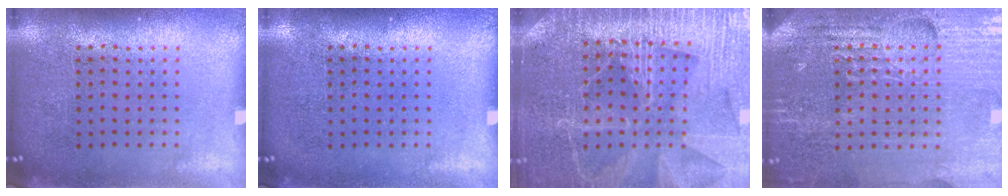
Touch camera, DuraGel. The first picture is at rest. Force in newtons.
{"total": 0.0}
{"total": 4.1, "press": 3.9, "slide": 1.4}
{"total": 4.9, "press": 4.6, "slide": 1.8}